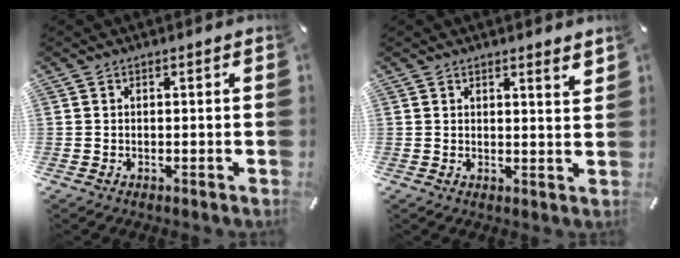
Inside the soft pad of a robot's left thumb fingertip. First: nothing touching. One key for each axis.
{"total": 2.4, "fx": 2.2, "fy": 0.0, "fz": 0.8, "tx": -0.012, "ty": -0.016, "tz": 0.039}